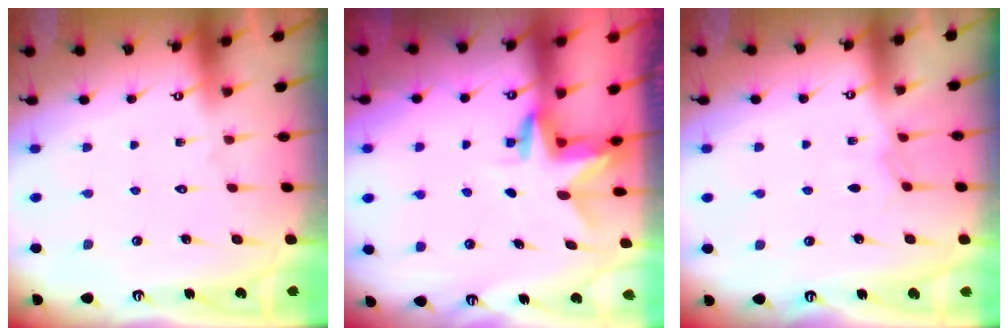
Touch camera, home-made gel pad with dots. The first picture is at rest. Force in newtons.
{"total": 3.0, "press": 3.0, "slide": 0.2}
{"total": 3.7, "press": 3.7, "slide": 0.5}